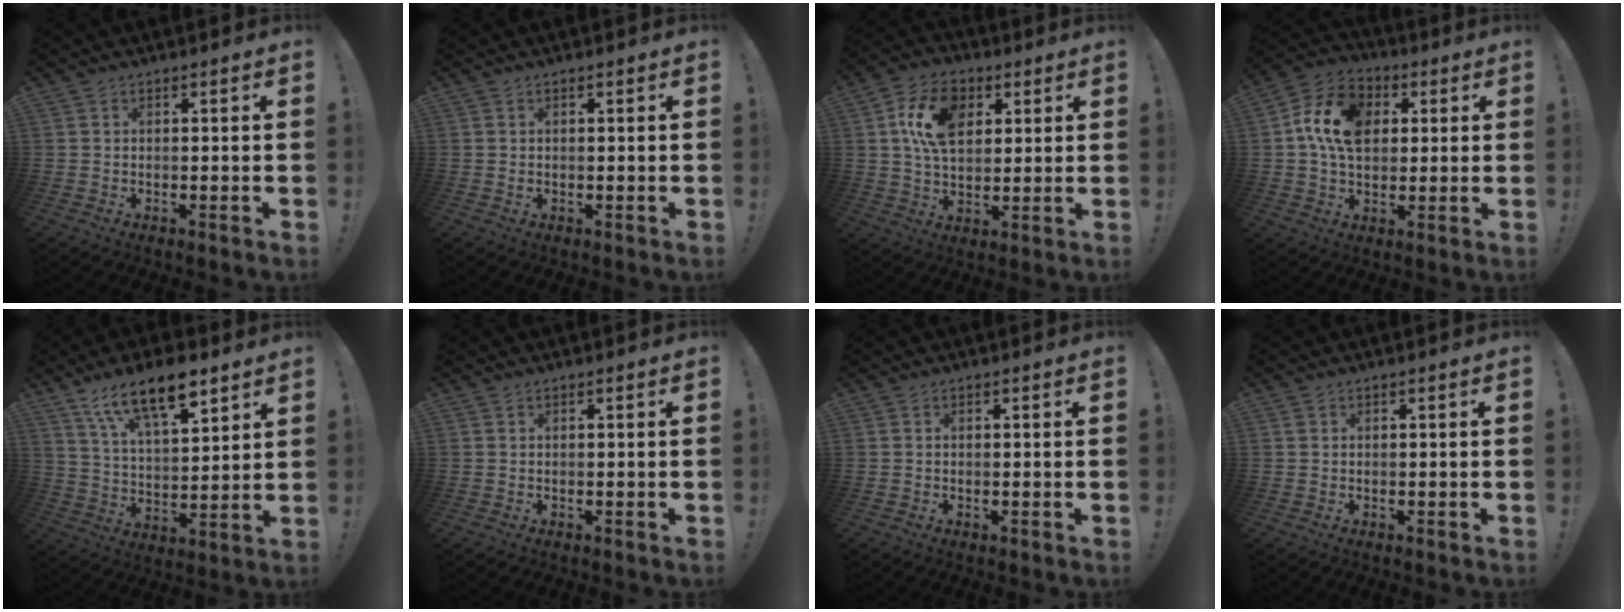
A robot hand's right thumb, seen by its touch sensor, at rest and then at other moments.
{"total": 0.0}
{"total": 15.2, "force": [5.0, 10.5, 9.8], "torque": [-0.175, -0.001, 0.095]}
{"total": 14.7, "force": [3.4, 10.7, 9.5], "torque": [-0.157, 0.006, 0.067]}
{"total": 14.9, "force": [10.1, 5.6, 9.4], "torque": [-0.167, -0.050, 0.178]}
{"total": 0.0}
{"total": 0.0}
{"total": 0.6, "force": [0.3, 0.5, 0.1], "torque": [-0.003, 0.001, 0.005]}